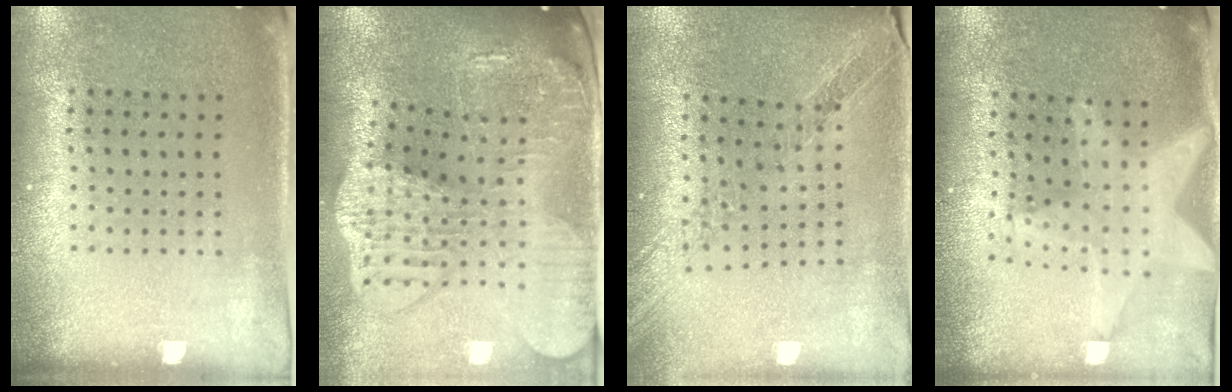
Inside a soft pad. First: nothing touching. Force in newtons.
{"total": 4.4, "press": 3.3, "slide": 2.9}
{"total": 1.1, "press": 1.0, "slide": 0.0}
{"total": 1.9, "press": 1.6, "slide": 0.8}